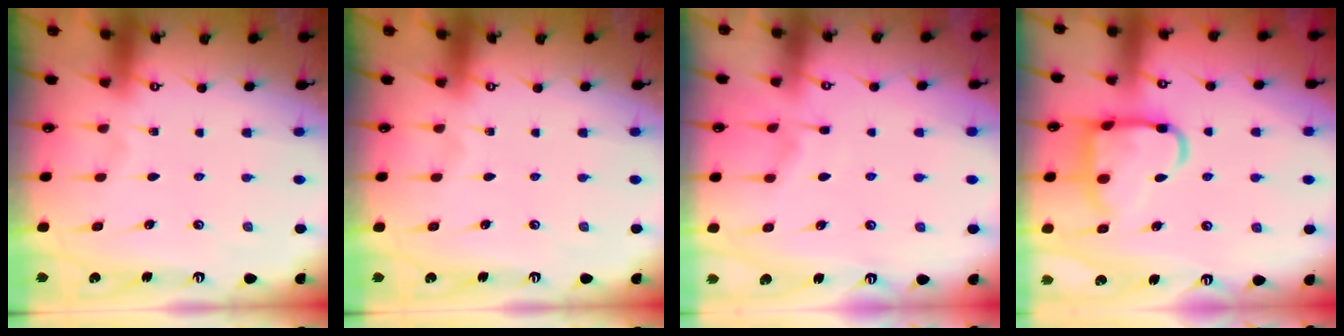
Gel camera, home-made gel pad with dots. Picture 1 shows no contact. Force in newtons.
{"total": 0.0}
{"total": 4.3, "press": 4.3, "slide": 0.4}
{"total": 14.0, "press": 13.9, "slide": 1.5}